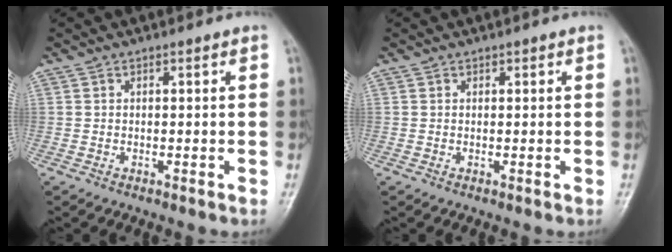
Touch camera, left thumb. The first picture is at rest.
{"total": 0.0}